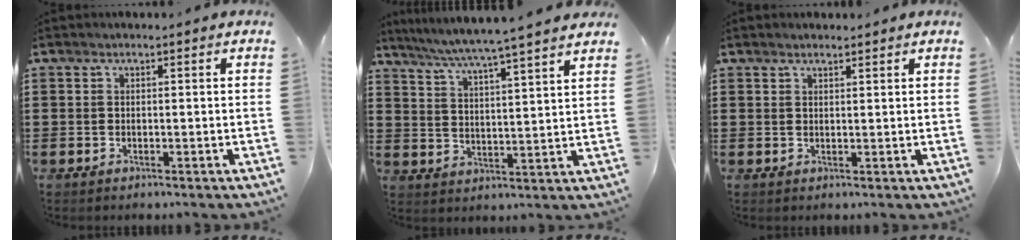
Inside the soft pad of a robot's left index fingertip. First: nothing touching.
{"total": 5.3, "force": [4.8, -1.0, 2.1], "torque": [-0.060, -0.037, 0.078]}
{"total": 1.3, "force": [1.2, 0.2, 0.3], "torque": [-0.007, 0.000, 0.023]}